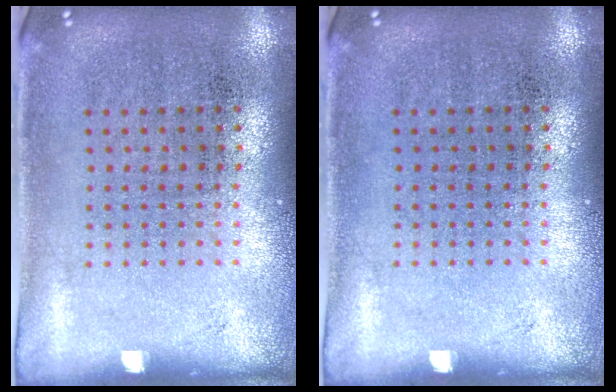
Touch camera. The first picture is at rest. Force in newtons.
{"total": 0.0}